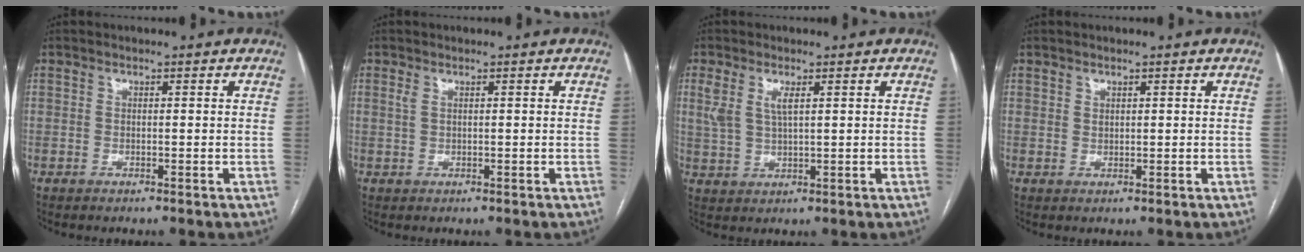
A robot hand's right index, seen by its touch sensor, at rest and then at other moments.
{"total": 0.8, "force": [0.4, 0.3, 0.7], "torque": [-0.021, 0.008, 0.011]}
{"total": 4.4, "force": [1.8, 1.5, 3.7], "torque": [-0.086, 0.011, 0.044]}
{"total": 0.7, "force": [0.5, 0.4, 0.2], "torque": [0.001, -0.004, 0.008]}